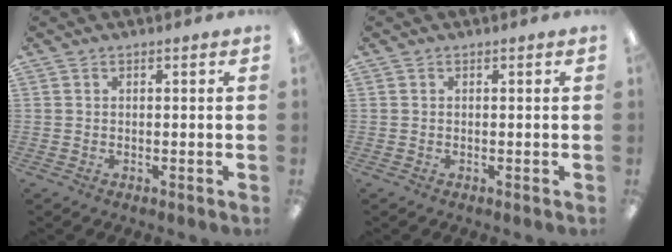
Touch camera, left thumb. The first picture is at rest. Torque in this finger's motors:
{"motor_torque": [0.01, -0.01, -0.08, 0.09, 0.00]}